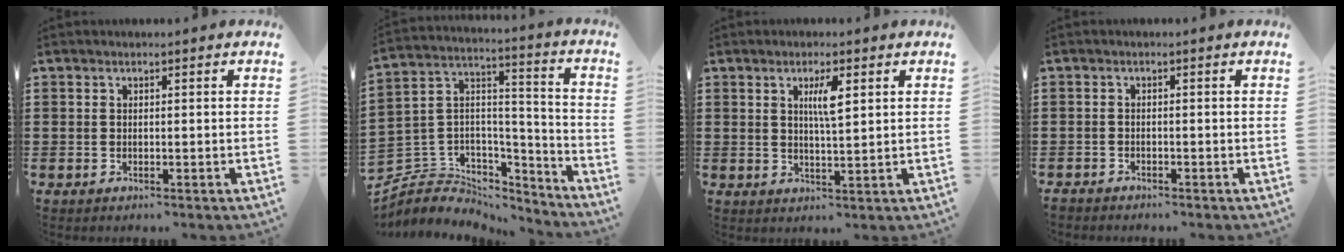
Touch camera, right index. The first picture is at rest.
{"total": 5.3, "force": [-3.3, 4.1, 0.5], "torque": [-0.041, -0.013, -0.068]}
{"total": 3.8, "force": [1.4, 0.7, 3.5], "torque": [-0.064, 0.002, 0.018]}
{"total": 1.2, "force": [-1.1, 0.2, -0.1], "torque": [-0.001, 0.002, -0.026]}